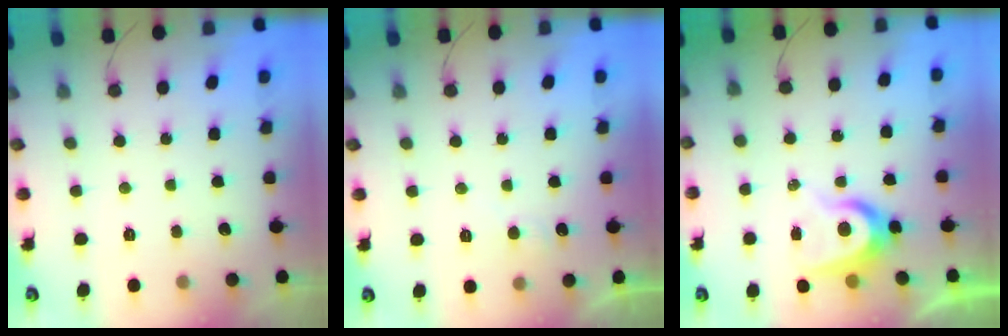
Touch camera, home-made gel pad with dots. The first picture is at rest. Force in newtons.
{"total": 4.5, "press": 4.4, "slide": 0.5}
{"total": 7.7, "press": 7.7, "slide": 0.5}